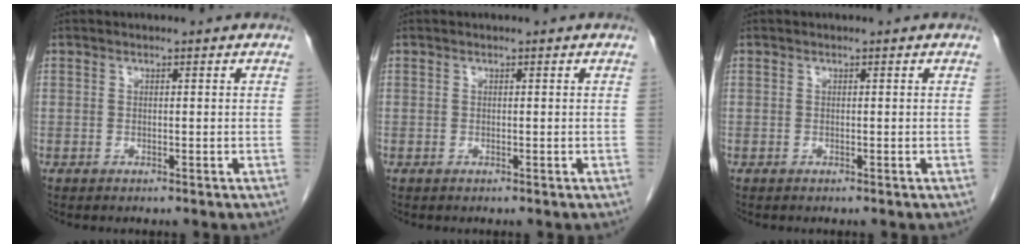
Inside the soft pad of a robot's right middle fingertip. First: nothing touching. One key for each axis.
{"total": 0.0}
{"total": 0.0}